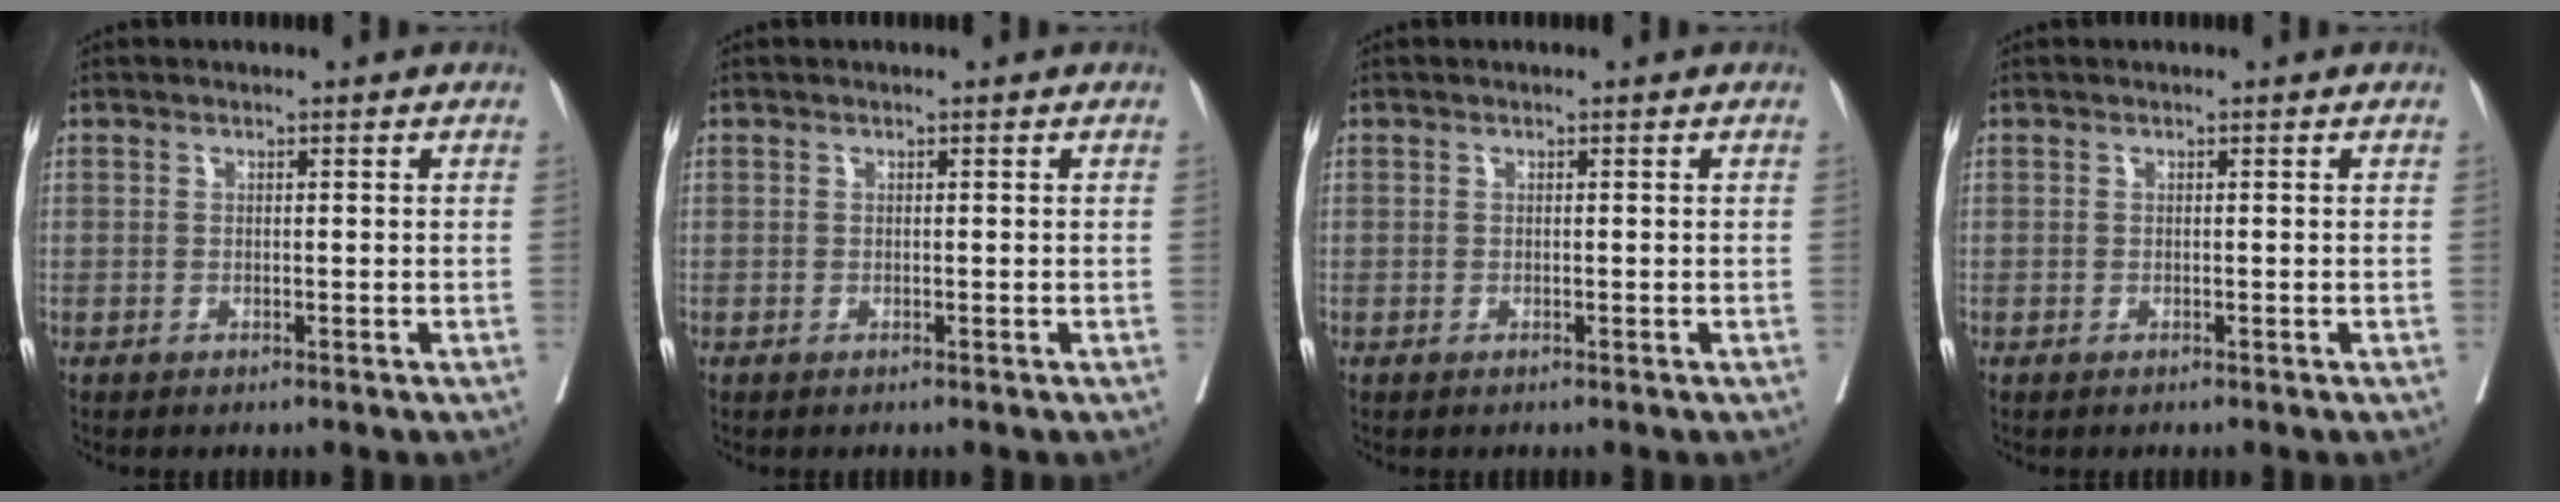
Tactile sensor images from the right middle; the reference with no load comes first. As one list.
[{"total": 0.0}, {"total": 0.0}, {"total": 0.0}]